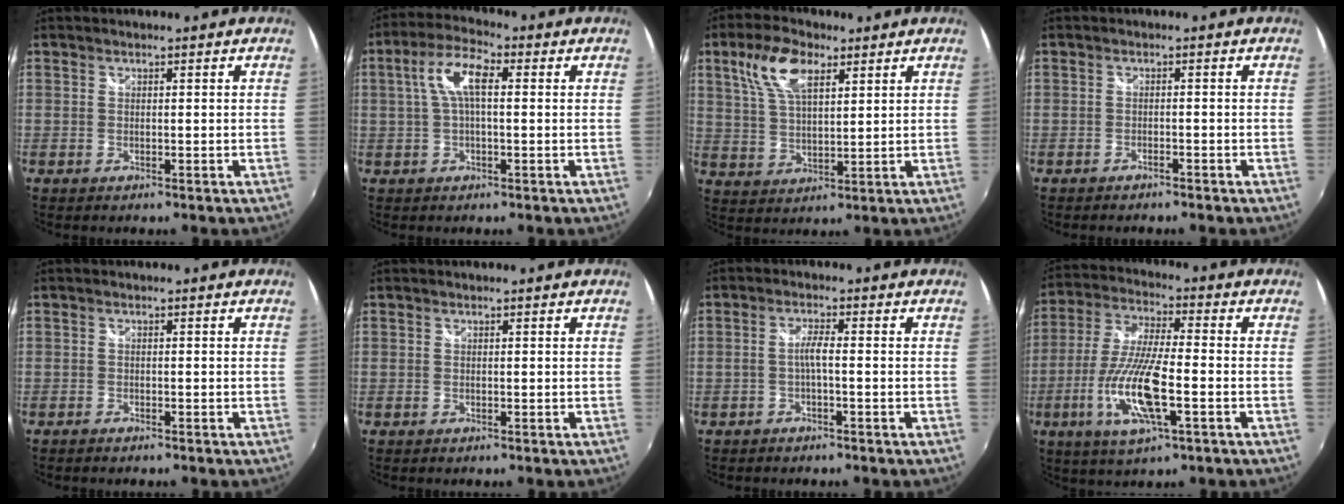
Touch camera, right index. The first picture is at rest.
{"total": 7.0, "force": [0.9, 2.7, 6.4], "torque": [-0.128, 0.020, 0.017]}
{"total": 9.9, "force": [5.0, 4.4, 7.3], "torque": [-0.145, 0.019, 0.097]}
{"total": 1.5, "force": [-1.4, 0.4, 0.5], "torque": [-0.015, -0.002, -0.025]}
{"total": 1.2, "force": [-1.0, 0.4, 0.4], "torque": [-0.014, -0.004, -0.020]}
{"total": 0.0}
{"total": 2.2, "force": [-0.9, 0.0, 2.0], "torque": [-0.043, 0.005, -0.019]}
{"total": 14.4, "force": [-4.6, 3.4, 13.2], "torque": [-0.279, -0.013, -0.089]}